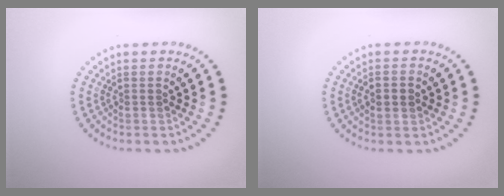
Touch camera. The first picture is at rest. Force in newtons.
{"total": 2.2, "press": 2.2, "slide": 0.1}